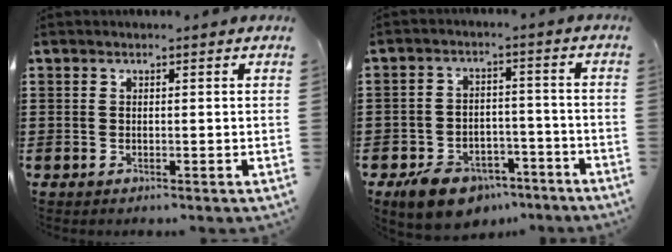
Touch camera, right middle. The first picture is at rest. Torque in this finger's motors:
{"motor_torque": [0.71, 0.00, 0.21, 0.08]}